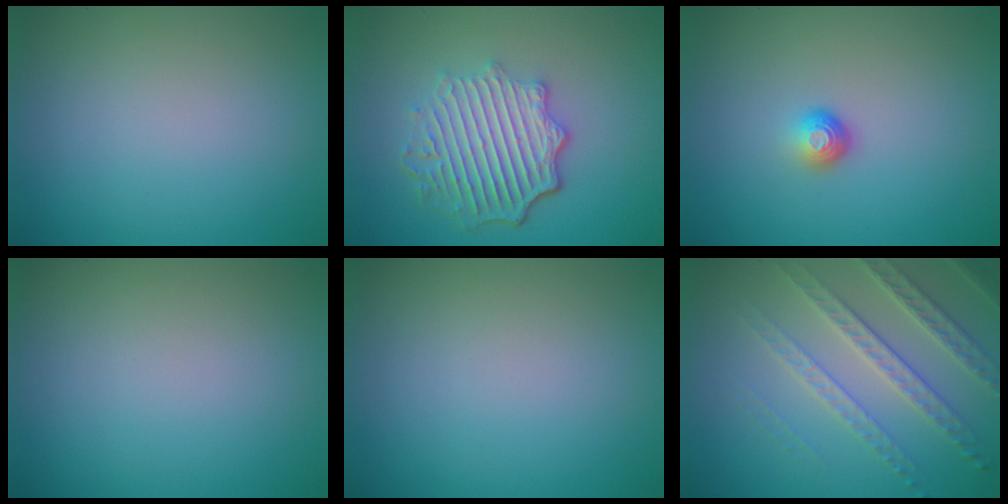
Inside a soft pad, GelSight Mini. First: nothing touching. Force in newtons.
{"total": 5.9, "press": 4.6, "slide": 3.8}
{"total": 1.6, "press": 1.0, "slide": 1.2}
{"total": 0.0}
{"total": 0.0}
{"total": 4.4, "press": 3.9, "slide": 2.1}